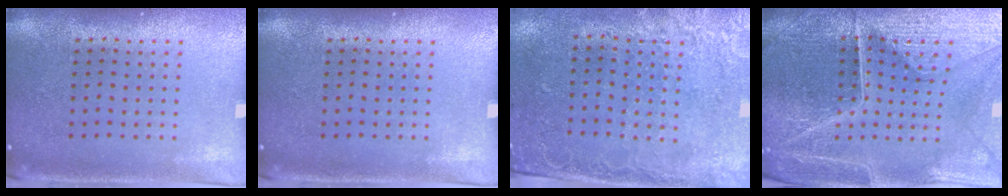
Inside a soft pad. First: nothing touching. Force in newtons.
{"total": 0.0}
{"total": 2.5, "press": 2.0, "slide": 1.5}
{"total": 4.5, "press": 4.3, "slide": 1.1}